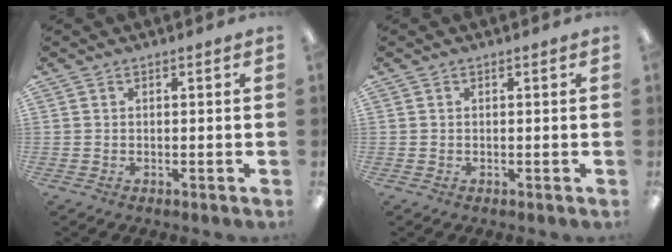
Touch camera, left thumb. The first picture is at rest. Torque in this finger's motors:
{"motor_torque": [-0.09, 0.11, 0.02, -0.13, 0.00]}